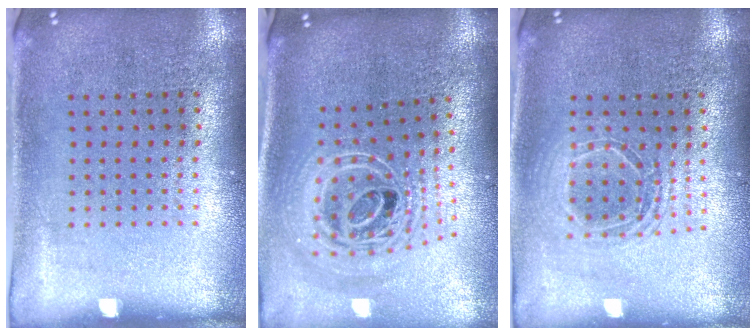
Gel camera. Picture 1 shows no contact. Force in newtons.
{"total": 2.7, "press": 1.9, "slide": 1.8}
{"total": 1.7, "press": 1.4, "slide": 0.9}